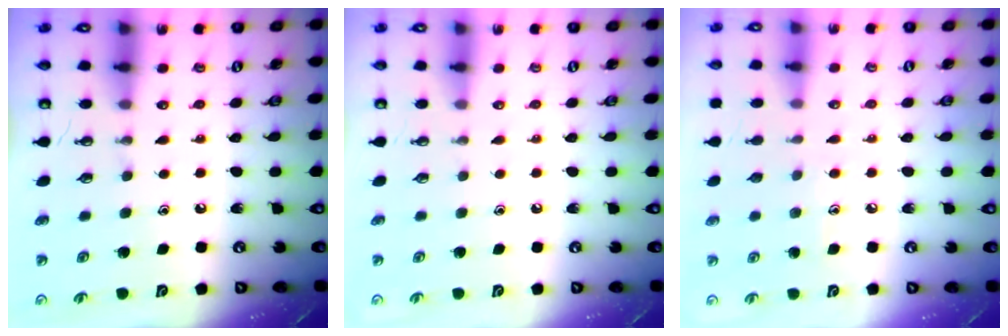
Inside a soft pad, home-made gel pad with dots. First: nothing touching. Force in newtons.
{"total": 0.0}
{"total": 5.0, "press": 4.9, "slide": 0.5}